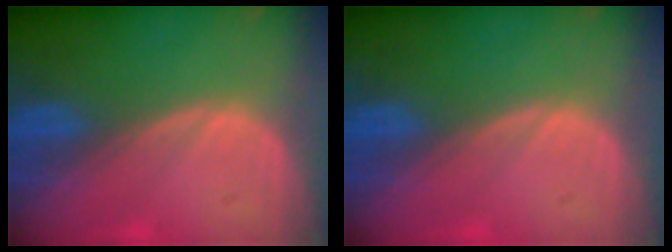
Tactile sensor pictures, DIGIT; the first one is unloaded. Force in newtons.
{"total": 0.0}